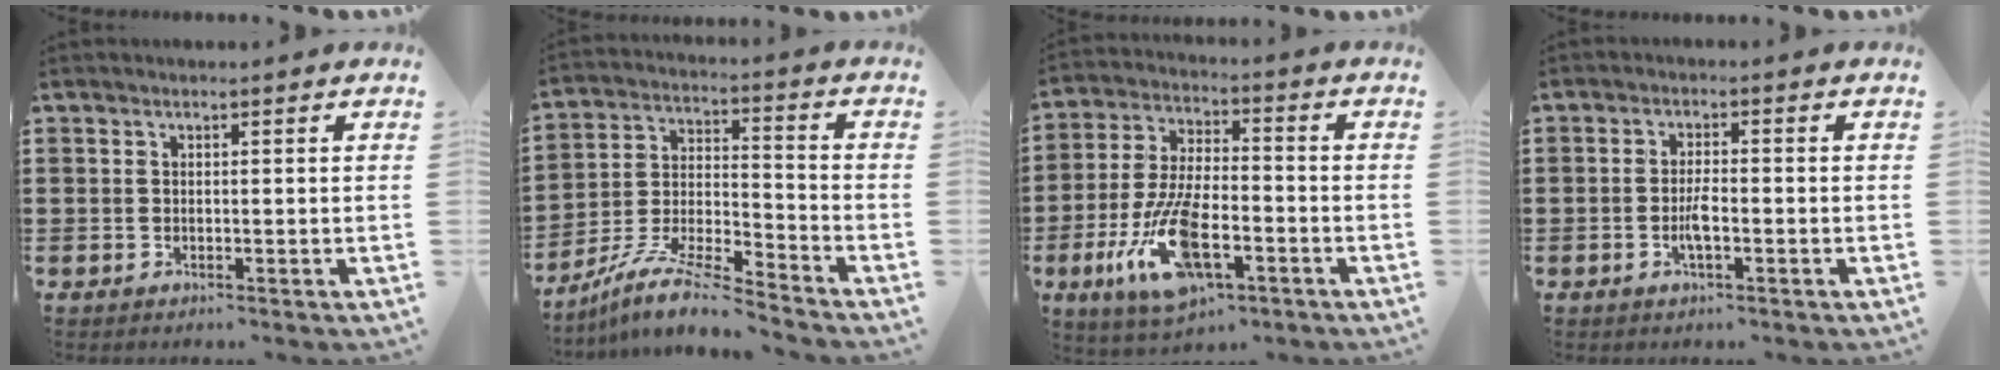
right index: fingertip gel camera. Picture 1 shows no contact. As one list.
[{"total": 9.8, "force": [-9.1, 0.4, 3.7], "torque": [-0.075, 0.010, -0.183]}, {"total": 13.9, "force": [-5.7, 5.7, 11.3], "torque": [-0.249, -0.005, -0.105]}, {"total": 3.0, "force": [-0.9, 0.7, 2.7], "torque": [-0.063, -0.004, -0.022]}]